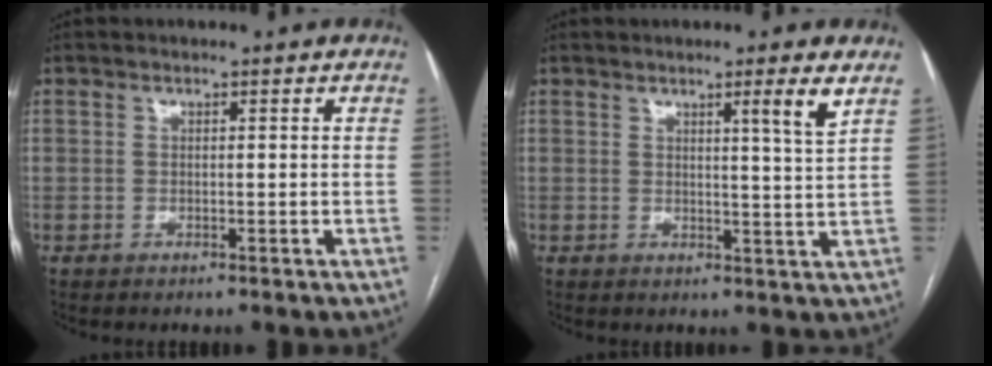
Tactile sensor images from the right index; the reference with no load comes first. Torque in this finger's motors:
{"motor_torque": [-0.06, 0.13, 0.07, 0.03]}